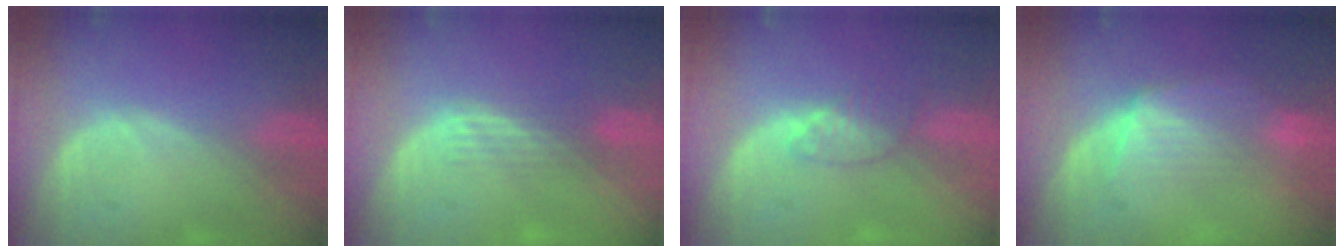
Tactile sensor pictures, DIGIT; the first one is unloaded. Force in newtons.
{"total": 3.1, "press": 2.7, "slide": 1.5}
{"total": 3.3, "press": 3.1, "slide": 1.3}
{"total": 6.9, "press": 6.4, "slide": 2.7}